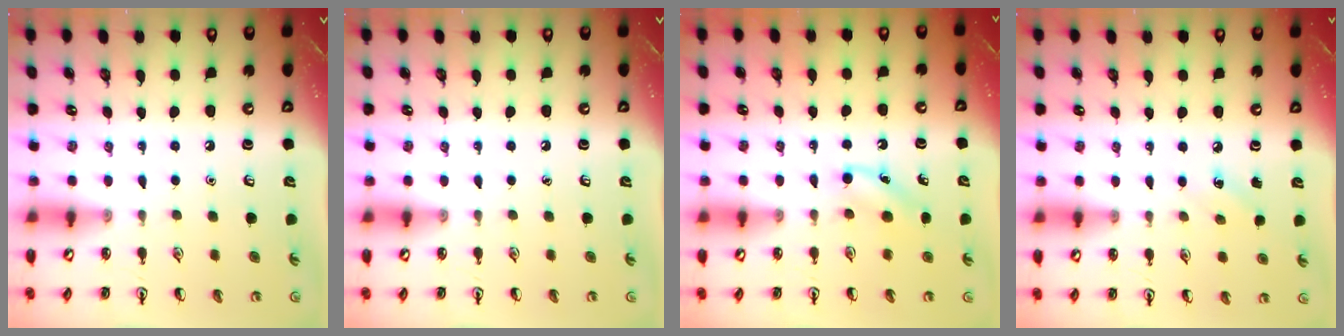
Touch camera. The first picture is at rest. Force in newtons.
{"total": 0.0}
{"total": 4.4, "press": 4.0, "slide": 1.7}
{"total": 5.3, "press": 5.0, "slide": 1.6}